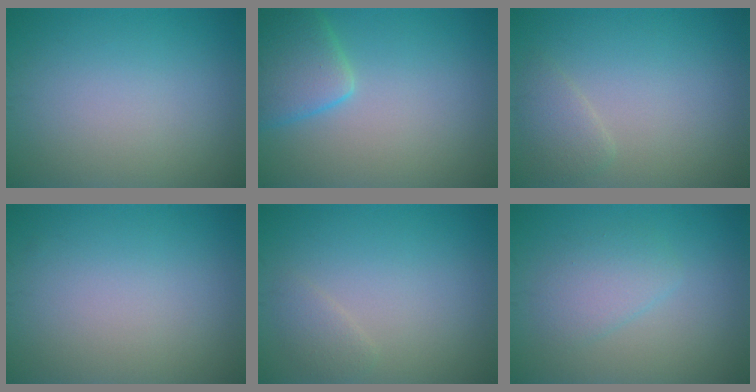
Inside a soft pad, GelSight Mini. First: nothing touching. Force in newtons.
{"total": 4.2, "press": 4.2, "slide": 0.4}
{"total": 1.6, "press": 1.6, "slide": 0.2}
{"total": 0.0}
{"total": 1.2, "press": 1.2, "slide": 0.1}
{"total": 2.4, "press": 2.4, "slide": 0.2}